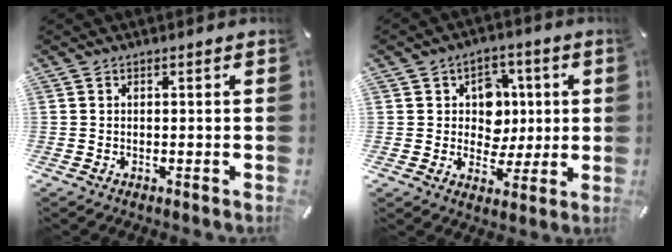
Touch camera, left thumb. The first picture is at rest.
{"total": 9.7, "force": [1.3, 8.8, 4.0], "torque": [-0.047, 0.000, 0.025]}